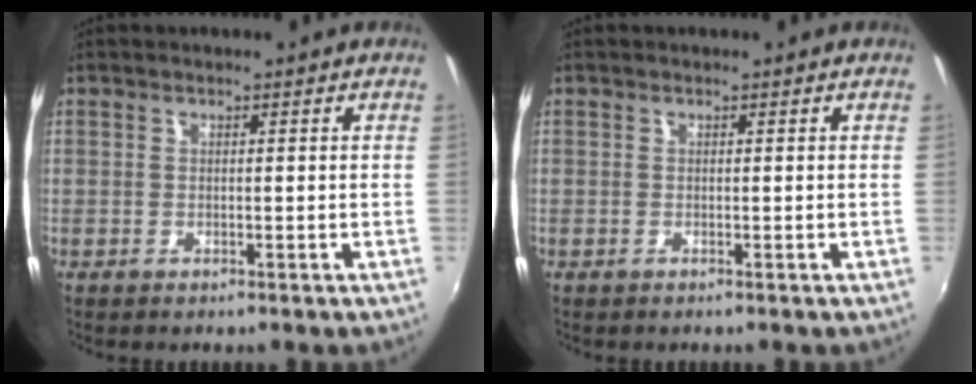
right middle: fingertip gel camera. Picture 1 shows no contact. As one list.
[{"total": 0.0}]